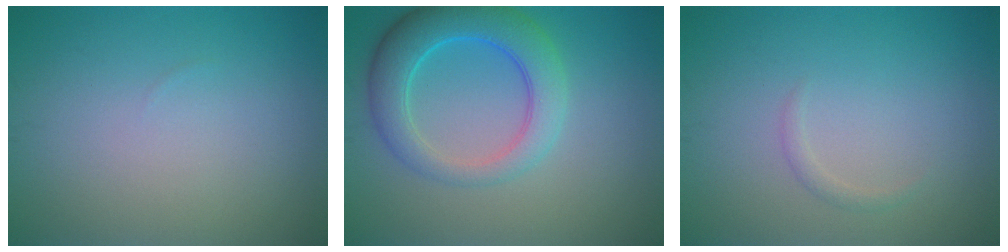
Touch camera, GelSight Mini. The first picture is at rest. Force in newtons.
{"total": 5.9, "press": 5.9, "slide": 0.3}
{"total": 0.8, "press": 0.8, "slide": 0.0}